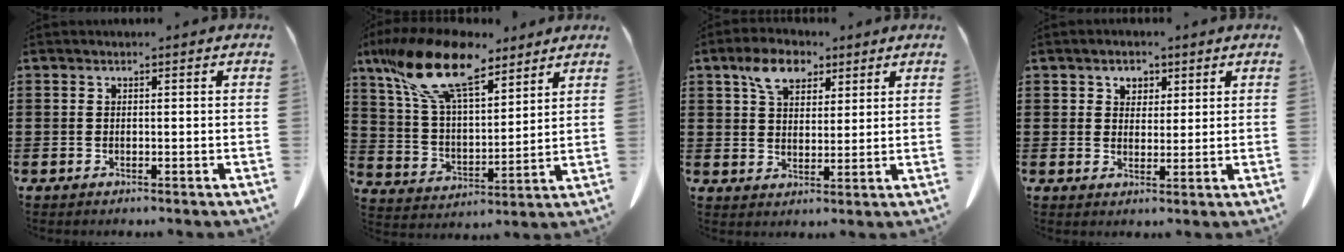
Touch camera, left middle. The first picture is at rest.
{"total": 15.7, "force": [10.8, 5.8, 9.8], "torque": [-0.233, -0.033, 0.191]}
{"total": 7.1, "force": [4.4, 4.1, 3.7], "torque": [-0.075, 0.007, 0.079]}
{"total": 2.7, "force": [1.6, 2.1, 0.4], "torque": [-0.011, 0.009, 0.026]}